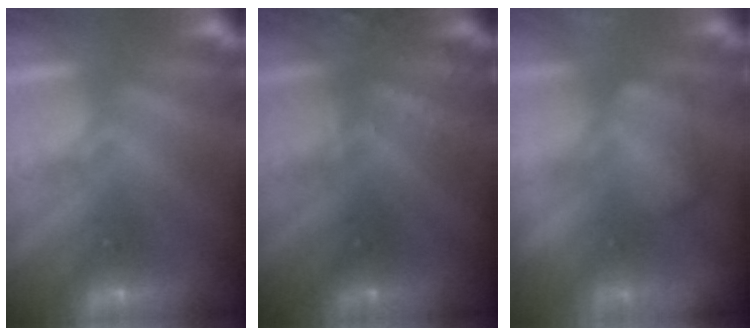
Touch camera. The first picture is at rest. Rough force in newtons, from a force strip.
{"total": 3.2}
{"total": 6.9}